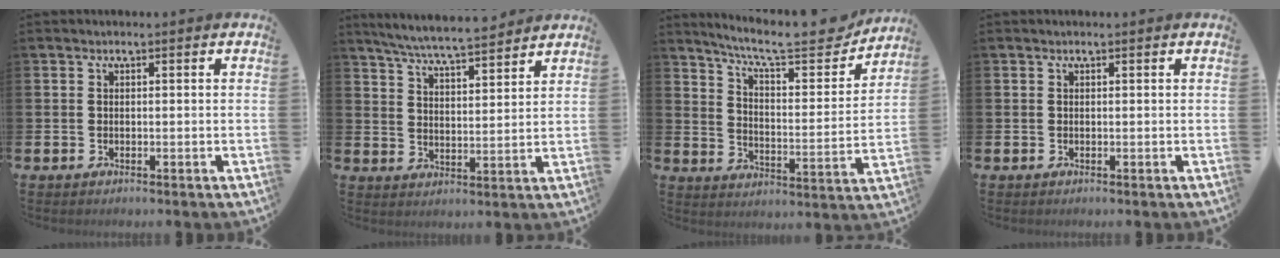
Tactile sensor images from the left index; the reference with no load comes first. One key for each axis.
{"total": 6.5, "fx": 6.2, "fy": 0.1, "fz": 1.9, "tx": -0.062, "ty": -0.037, "tz": 0.110}
{"total": 9.7, "fx": 8.6, "fy": 1.5, "fz": 4.2, "tx": -0.104, "ty": -0.053, "tz": 0.145}
{"total": 0.0}